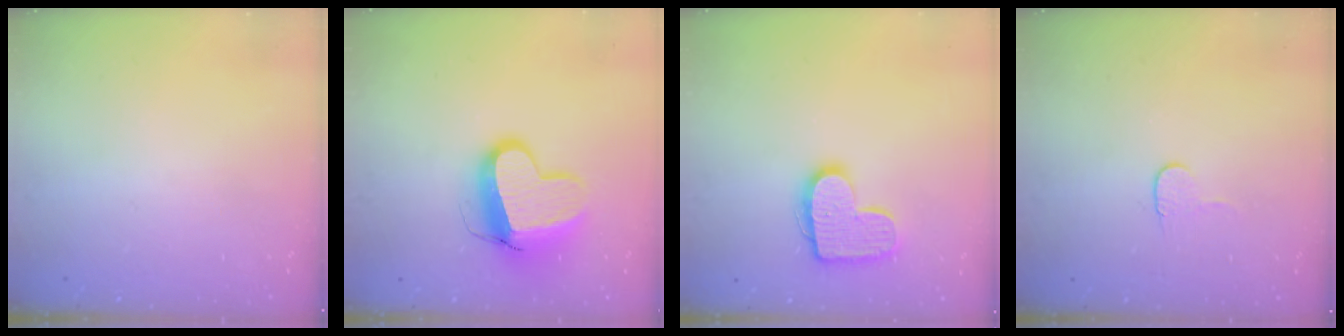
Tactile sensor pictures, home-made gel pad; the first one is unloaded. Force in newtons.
{"total": 12.8, "press": 12.7, "slide": 1.4}
{"total": 13.2, "press": 13.2, "slide": 0.7}
{"total": 5.0, "press": 4.9, "slide": 0.4}